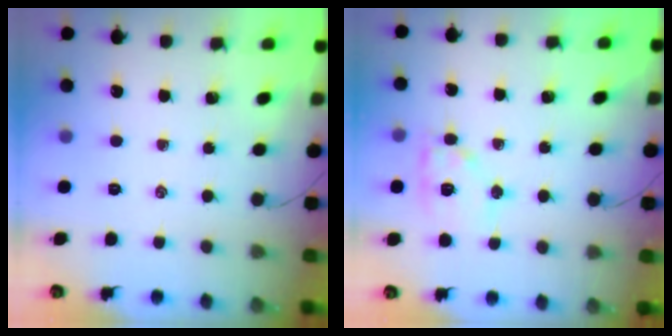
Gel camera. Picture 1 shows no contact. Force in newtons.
{"total": 11.1, "press": 11.1, "slide": 1.2}